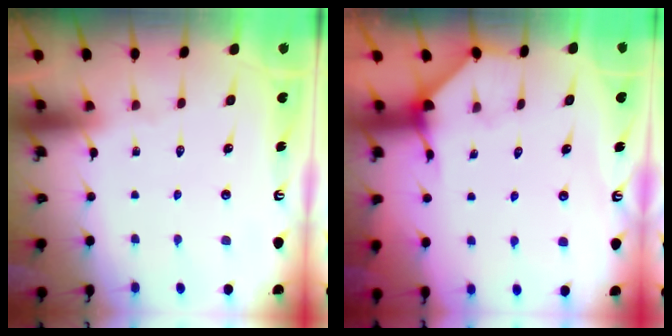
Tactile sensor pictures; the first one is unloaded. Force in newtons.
{"total": 3.6, "press": 3.5, "slide": 0.6}